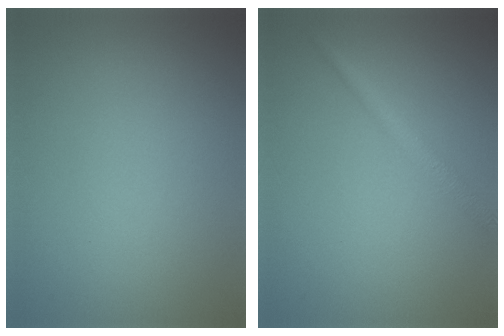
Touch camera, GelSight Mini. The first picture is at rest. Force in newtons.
{"total": 1.9, "press": 1.9, "slide": 0.0}